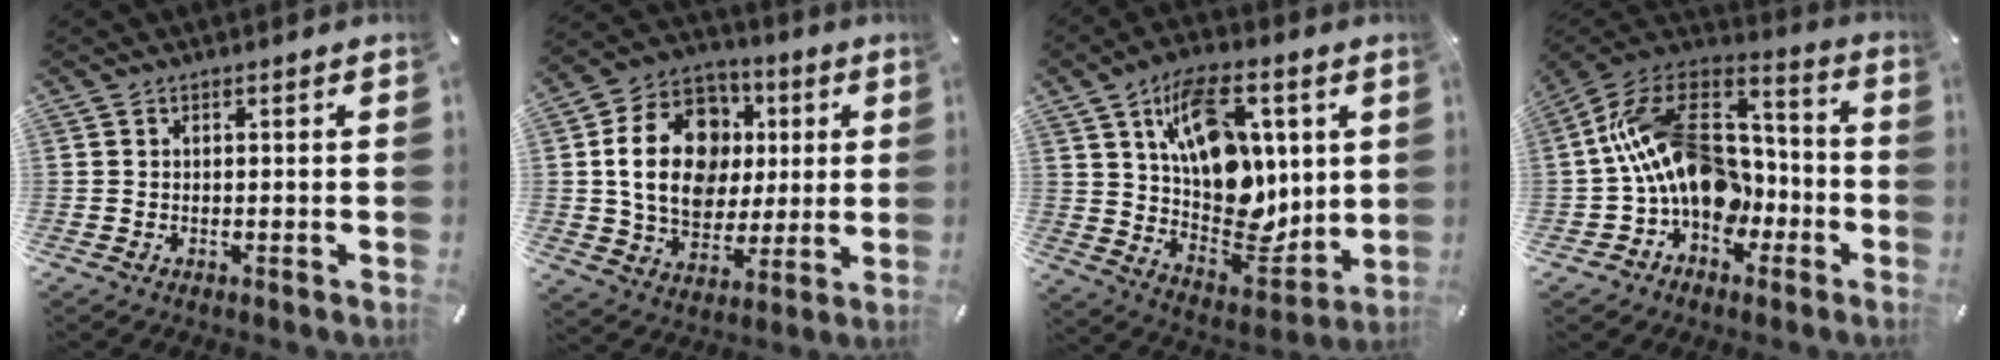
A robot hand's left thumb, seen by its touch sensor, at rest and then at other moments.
{"total": 19.3, "force": [2.8, 15.3, 11.4], "torque": [-0.213, 0.011, 0.056]}
{"total": 17.6, "force": [6.2, 11.8, 11.6], "torque": [-0.167, -0.035, 0.116]}
{"total": 21.8, "force": [-0.5, 16.2, 14.5], "torque": [-0.266, 0.004, -0.001]}